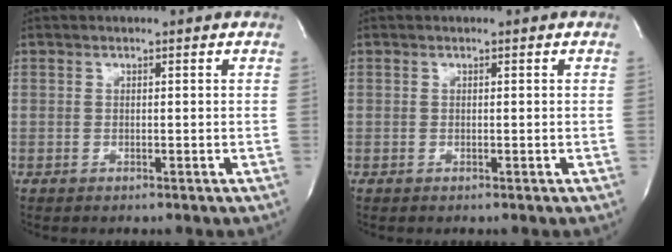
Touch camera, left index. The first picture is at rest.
{"total": 0.0}